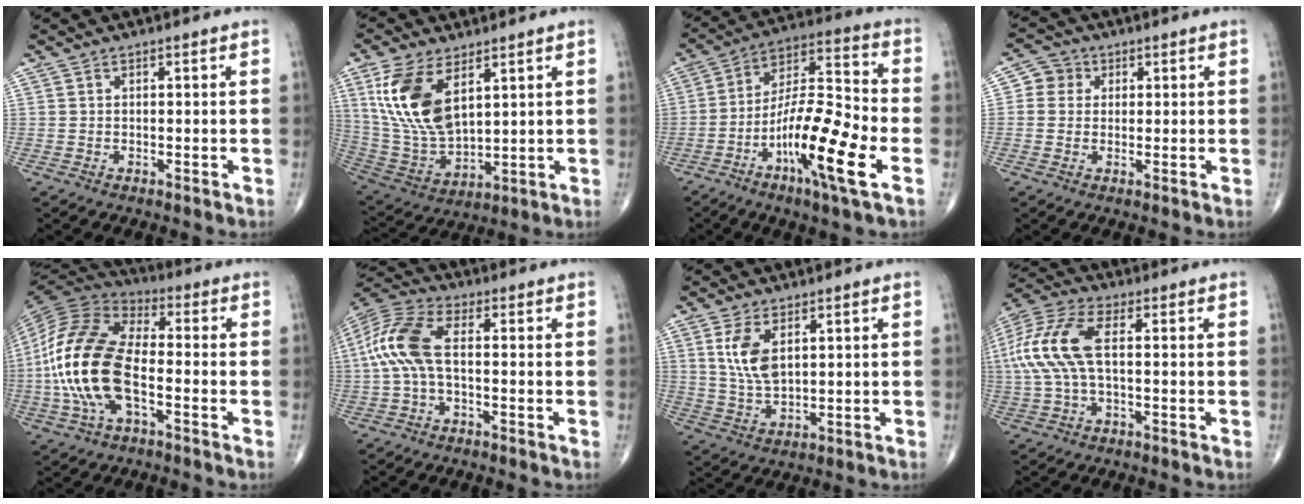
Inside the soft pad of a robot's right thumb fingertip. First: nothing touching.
{"total": 15.6, "force": [6.3, 7.9, 11.8], "torque": [-0.234, -0.024, 0.139]}
{"total": 18.2, "force": [-6.8, 3.5, 16.4], "torque": [-0.299, 0.032, -0.122]}
{"total": 4.0, "force": [0.8, 3.8, 0.9], "torque": [0.010, 0.005, 0.005]}
{"total": 19.1, "force": [-3.5, 9.5, 16.2], "torque": [-0.336, 0.026, -0.070]}
{"total": 10.7, "force": [-0.2, 4.8, 9.5], "torque": [-0.226, 0.028, -0.010]}
{"total": 7.3, "force": [2.6, 3.6, 5.8], "torque": [-0.112, -0.012, 0.062]}
{"total": 12.8, "force": [0.9, 5.6, 11.5], "torque": [-0.282, 0.027, 0.016]}